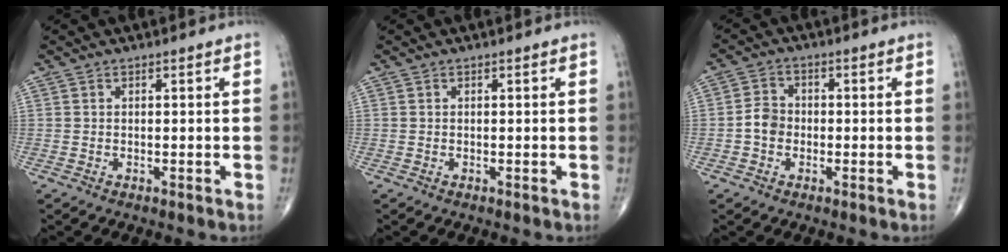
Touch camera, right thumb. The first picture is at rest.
{"total": 0.0}
{"total": 3.9, "force": [-0.8, 3.2, 2.0], "torque": [-0.027, 0.013, -0.023]}